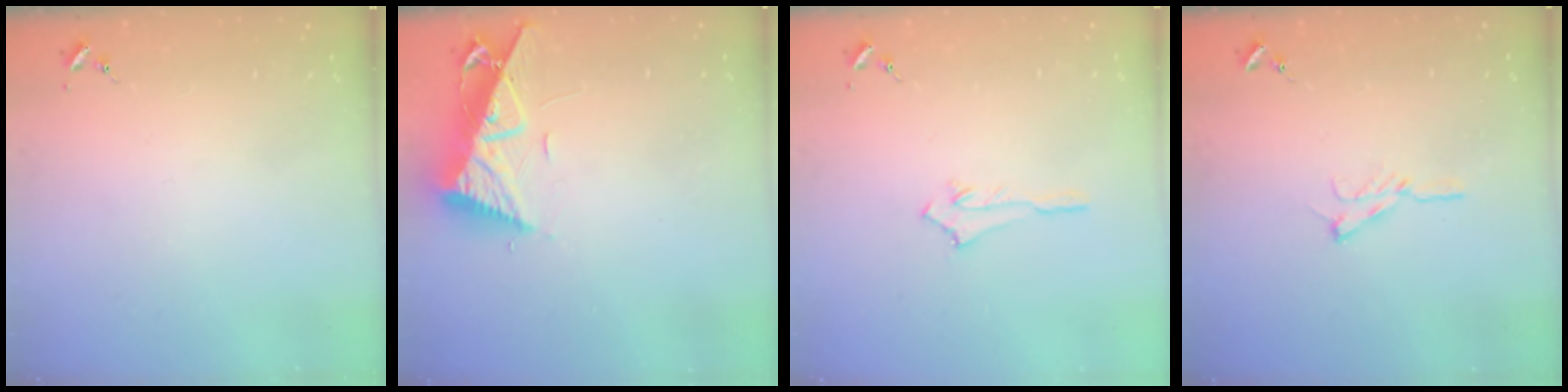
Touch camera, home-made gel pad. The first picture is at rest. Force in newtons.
{"total": 10.8, "press": 10.8, "slide": 0.8}
{"total": 2.5, "press": 2.5, "slide": 0.4}
{"total": 6.8, "press": 6.8, "slide": 0.7}